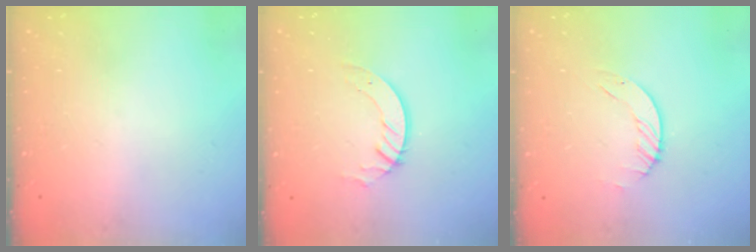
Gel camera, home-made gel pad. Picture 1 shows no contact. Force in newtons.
{"total": 2.8, "press": 2.8, "slide": 0.2}
{"total": 1.2, "press": 1.2, "slide": 0.2}